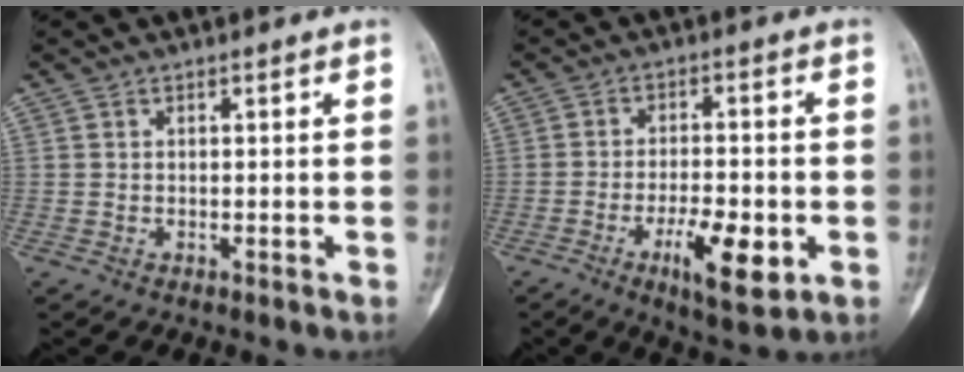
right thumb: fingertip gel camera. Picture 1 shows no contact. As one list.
[{"total": 10.1, "force": [-3.6, 3.5, 8.8], "torque": [-0.138, 0.005, -0.054]}]